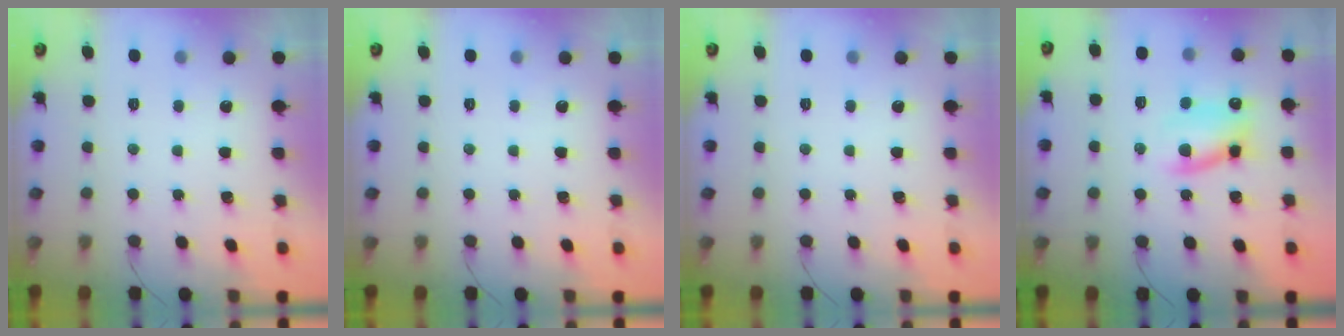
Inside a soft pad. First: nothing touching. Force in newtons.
{"total": 0.0}
{"total": 0.0}
{"total": 10.2, "press": 10.0, "slide": 1.9}